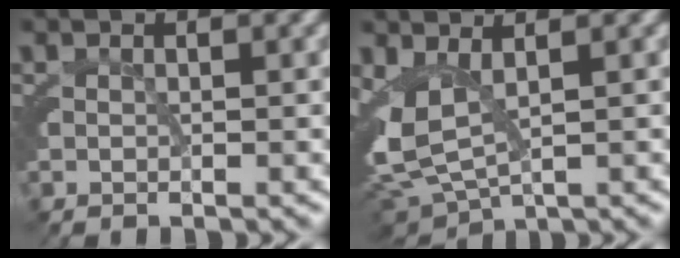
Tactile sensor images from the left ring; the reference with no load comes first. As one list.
[{"total": 6.9, "force": [-0.3, 5.2, 4.5], "torque": [-0.125, -0.030, 0.007]}]